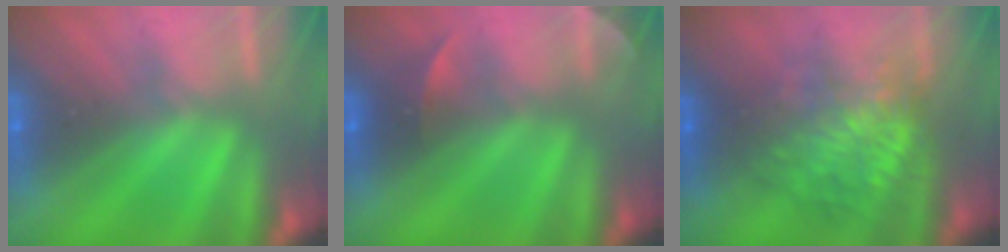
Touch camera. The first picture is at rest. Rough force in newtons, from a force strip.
{"total": 2.3}
{"total": 7.9}